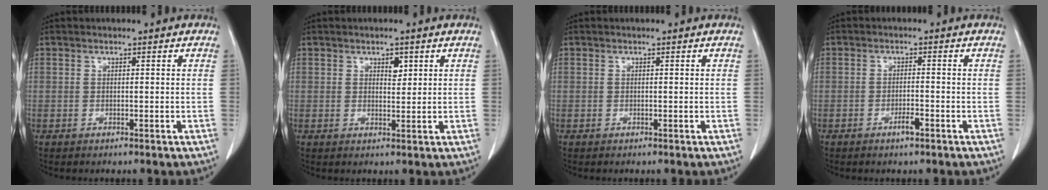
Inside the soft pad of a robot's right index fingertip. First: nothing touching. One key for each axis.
{"total": 1.9, "fx": 1.0, "fy": 1.0, "fz": 1.3, "tx": -0.016, "ty": -0.004, "tz": 0.016}
{"total": 0.0}
{"total": 2.1, "fx": -1.3, "fy": 0.3, "fz": 1.7, "tx": -0.030, "ty": -0.001, "tz": -0.022}